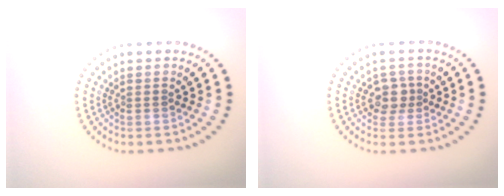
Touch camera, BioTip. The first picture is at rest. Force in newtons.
{"total": 2.0, "press": 1.7, "slide": 1.0}